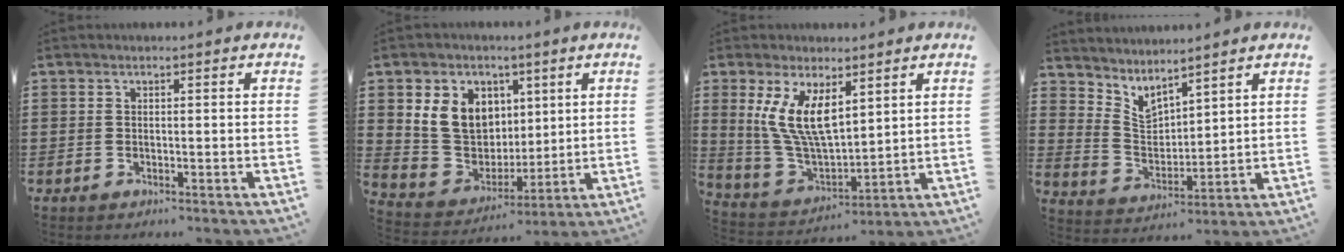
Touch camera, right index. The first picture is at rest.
{"total": 9.5, "force": [3.0, 8.2, 3.7], "torque": [-0.116, 0.004, 0.061]}
{"total": 9.2, "force": [3.9, 3.8, 7.4], "torque": [-0.172, -0.014, 0.071]}
{"total": 5.0, "force": [4.6, 1.3, 1.5], "torque": [-0.049, -0.021, 0.085]}